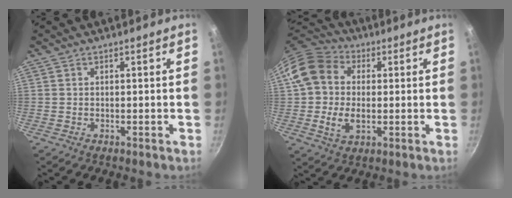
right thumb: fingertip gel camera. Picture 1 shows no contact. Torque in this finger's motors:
{"motor_torque": [1.09, 1.01, 1.14, -0.05, 0.36]}